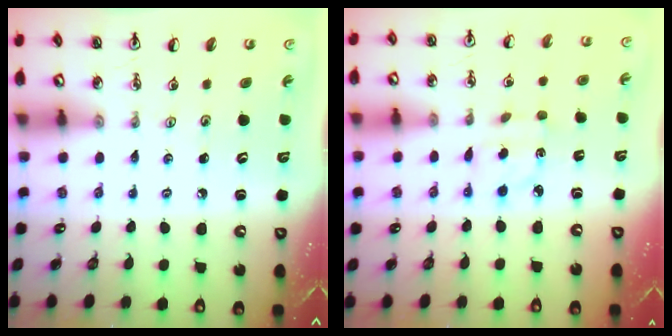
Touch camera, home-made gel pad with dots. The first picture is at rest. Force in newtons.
{"total": 2.9, "press": 2.8, "slide": 0.7}